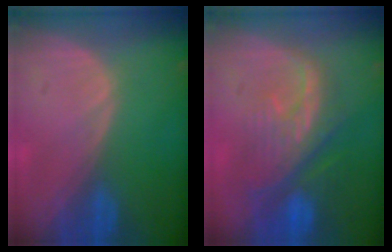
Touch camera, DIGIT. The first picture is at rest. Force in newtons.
{"total": 10.2, "press": 8.9, "slide": 4.9}